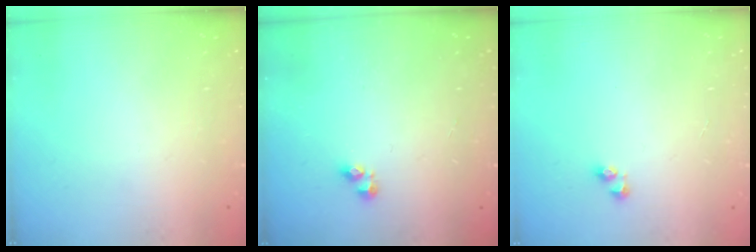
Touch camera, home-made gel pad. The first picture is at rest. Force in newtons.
{"total": 2.8, "press": 2.7, "slide": 0.5}
{"total": 2.9, "press": 2.9, "slide": 0.1}